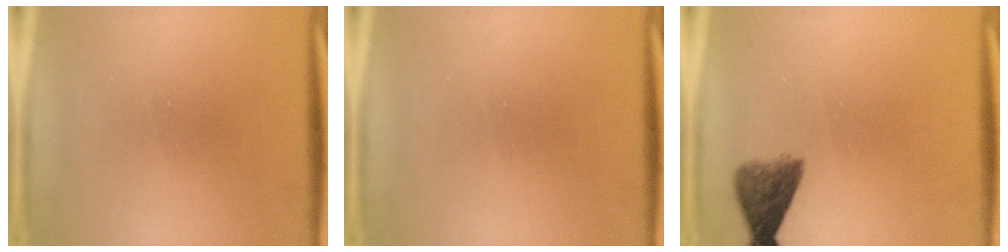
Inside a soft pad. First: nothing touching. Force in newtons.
{"total": 0.0}
{"total": 4.8}